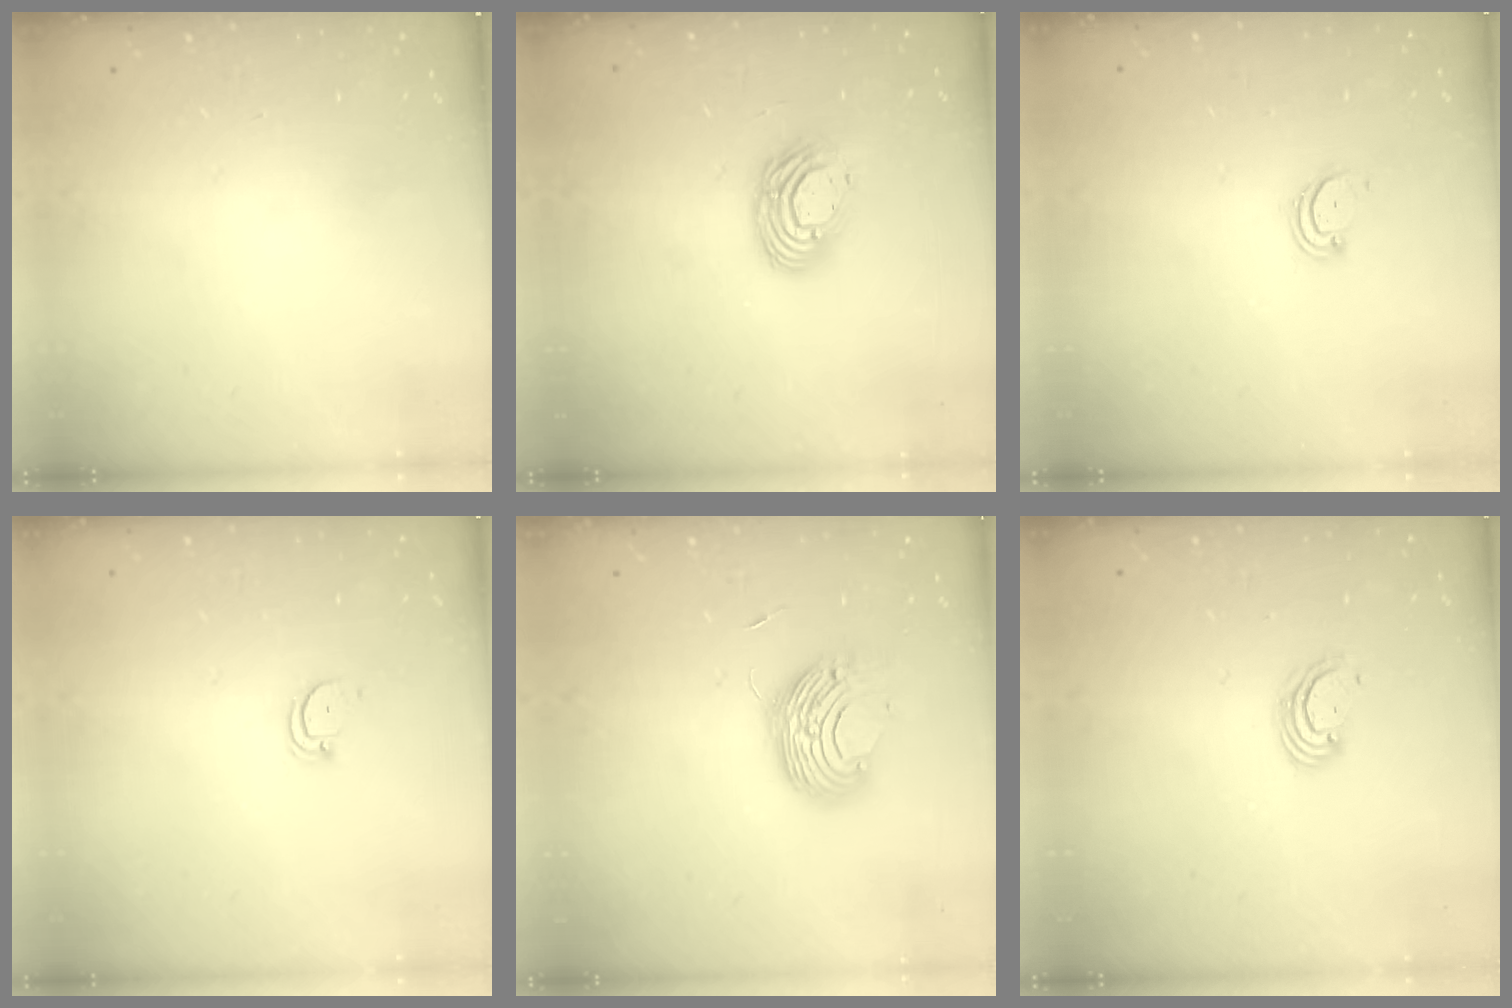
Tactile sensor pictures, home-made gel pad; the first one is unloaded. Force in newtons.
{"total": 11.0, "press": 10.9, "slide": 1.1}
{"total": 2.2, "press": 2.2, "slide": 0.3}
{"total": 2.6, "press": 2.6, "slide": 0.0}
{"total": 9.4, "press": 9.4, "slide": 0.3}
{"total": 2.6, "press": 2.6, "slide": 0.2}